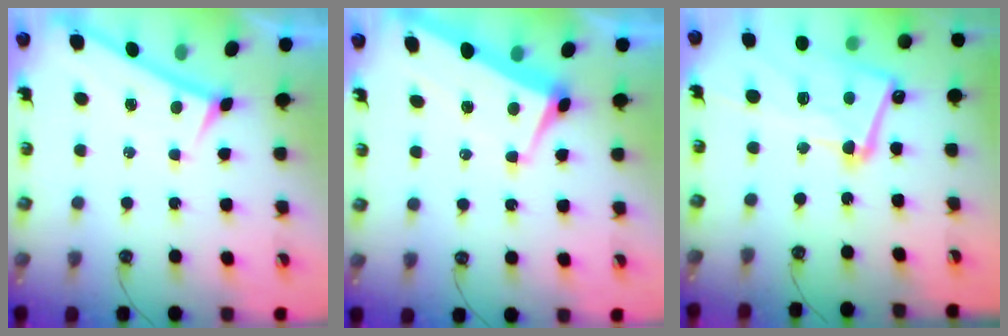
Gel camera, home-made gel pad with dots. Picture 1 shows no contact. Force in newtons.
{"total": 1.7, "press": 1.1, "slide": 1.4}
{"total": 17.5, "press": 17.4, "slide": 1.5}